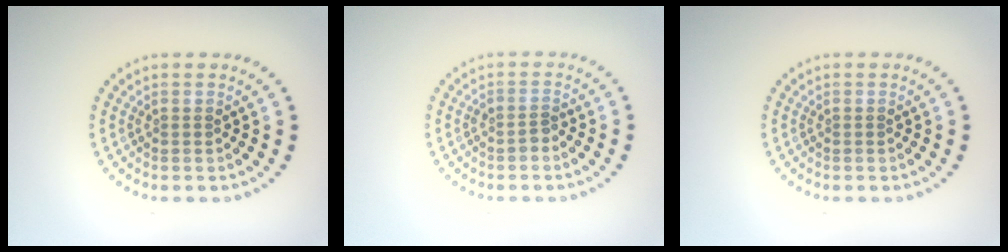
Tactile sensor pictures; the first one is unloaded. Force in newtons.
{"total": 1.1, "press": 0.9, "slide": 0.7}
{"total": 0.0}